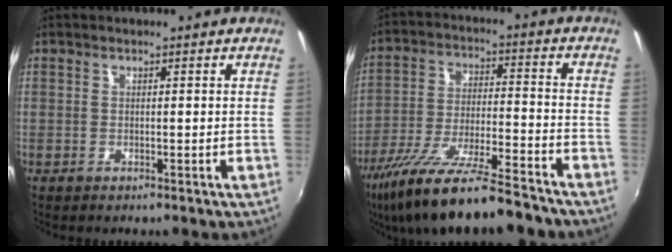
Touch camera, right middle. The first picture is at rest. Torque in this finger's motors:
{"motor_torque": [1.29, -0.84, 0.66, 0.21]}